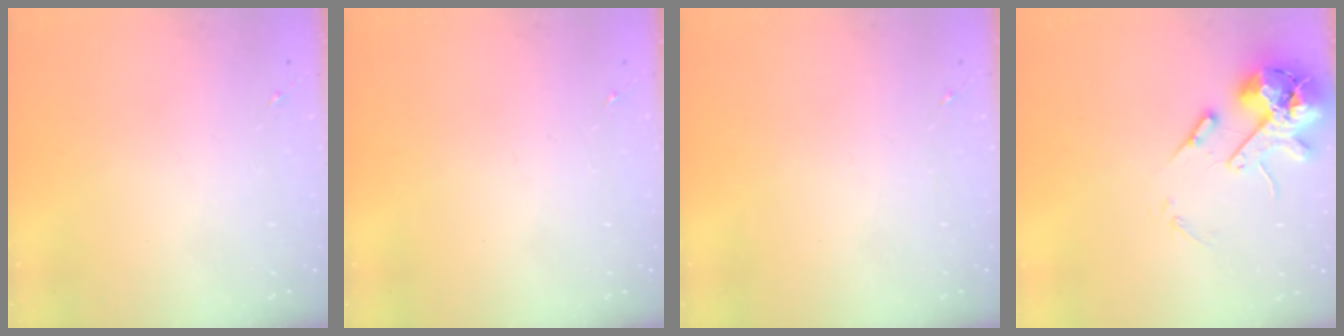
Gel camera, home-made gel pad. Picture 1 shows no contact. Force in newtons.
{"total": 0.0}
{"total": 0.0}
{"total": 14.0, "press": 13.8, "slide": 2.4}